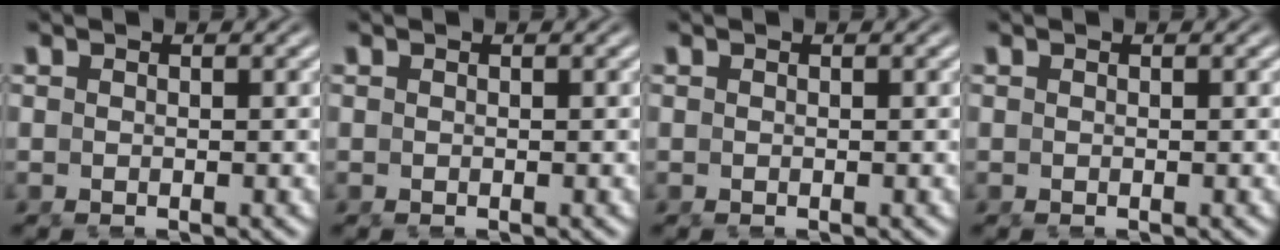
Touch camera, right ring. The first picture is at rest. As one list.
[{"total": 0.0}, {"total": 0.0}, {"total": 0.0}]